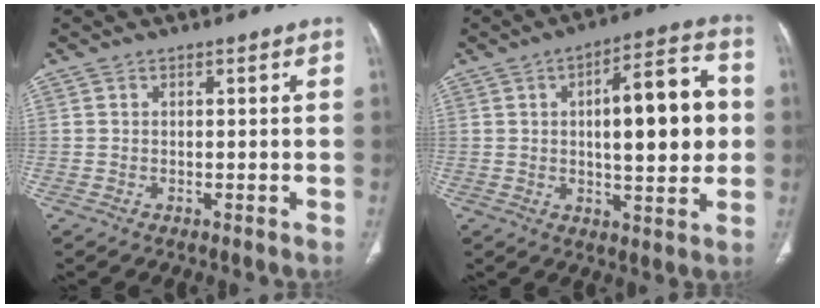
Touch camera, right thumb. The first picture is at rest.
{"total": 16.4, "force": [1.6, 5.9, 15.3], "torque": [-0.192, 0.018, 0.019]}